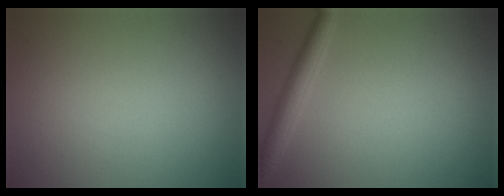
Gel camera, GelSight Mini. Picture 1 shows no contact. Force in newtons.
{"total": 2.5, "press": 2.5, "slide": 0.1}